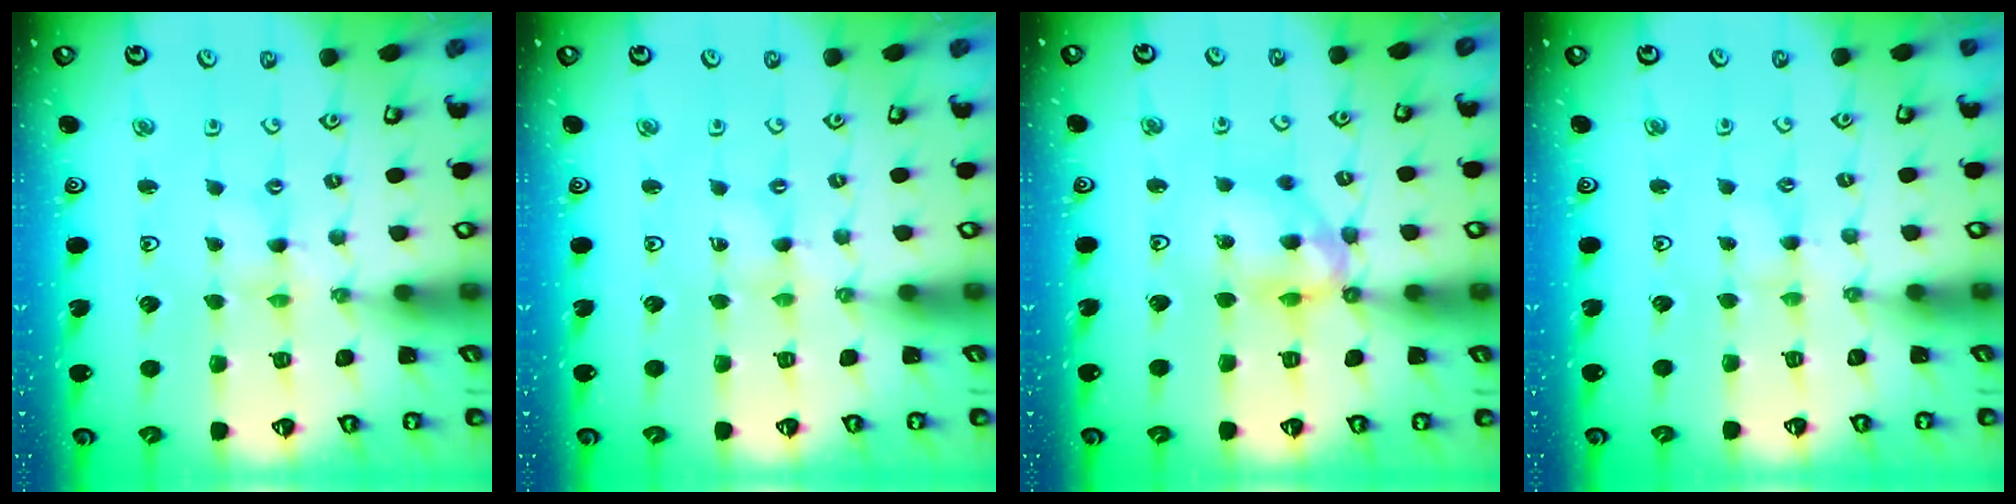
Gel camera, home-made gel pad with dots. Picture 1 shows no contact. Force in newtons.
{"total": 0.0}
{"total": 11.9, "press": 11.6, "slide": 2.6}
{"total": 1.1, "press": 1.1, "slide": 0.3}